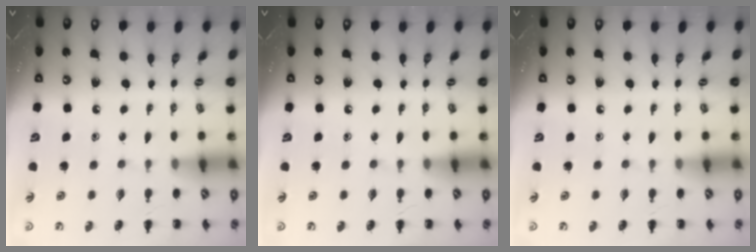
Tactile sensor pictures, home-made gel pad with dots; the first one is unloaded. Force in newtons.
{"total": 0.0}
{"total": 0.0}